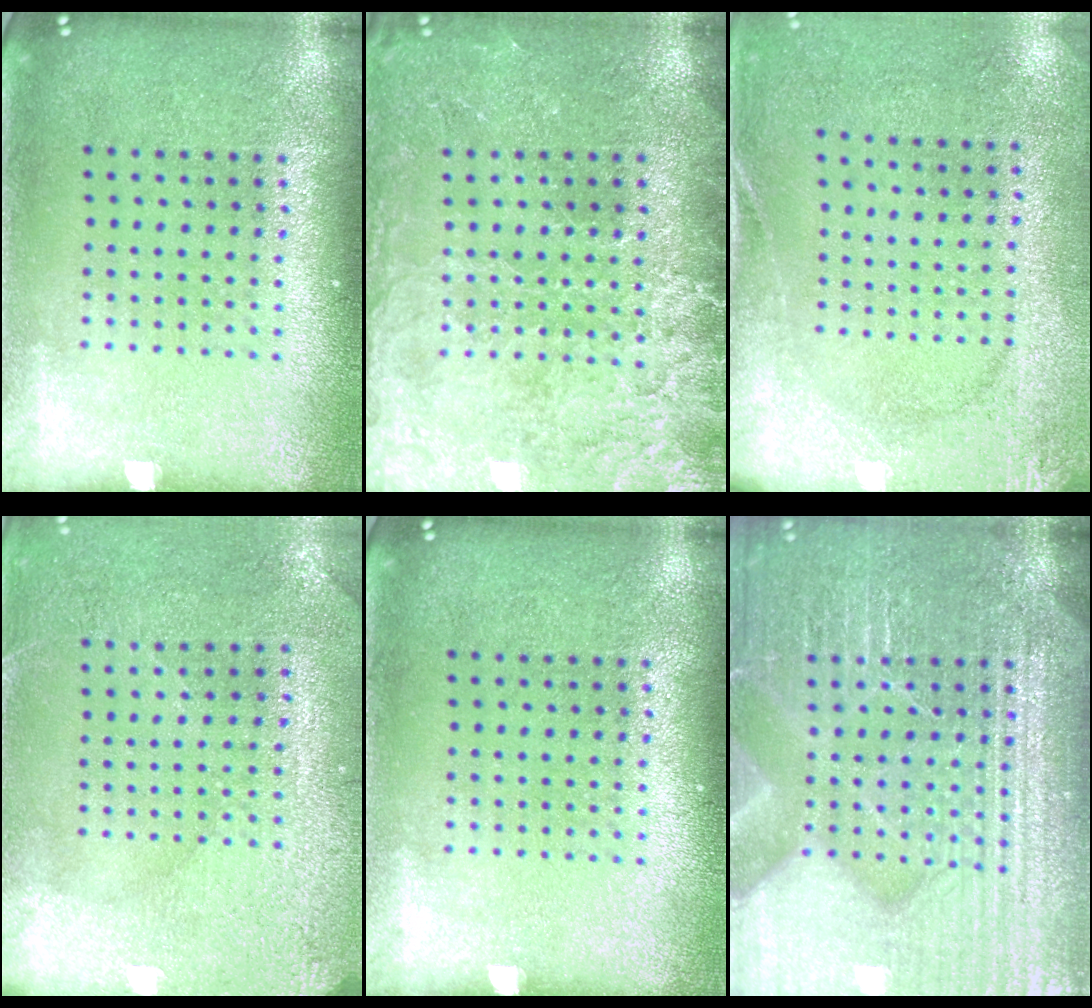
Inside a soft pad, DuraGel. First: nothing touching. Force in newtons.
{"total": 3.3, "press": 3.1, "slide": 0.9}
{"total": 2.6, "press": 2.0, "slide": 1.6}
{"total": 2.9, "press": 2.7, "slide": 1.1}
{"total": 0.0}
{"total": 7.6, "press": 7.5, "slide": 1.0}